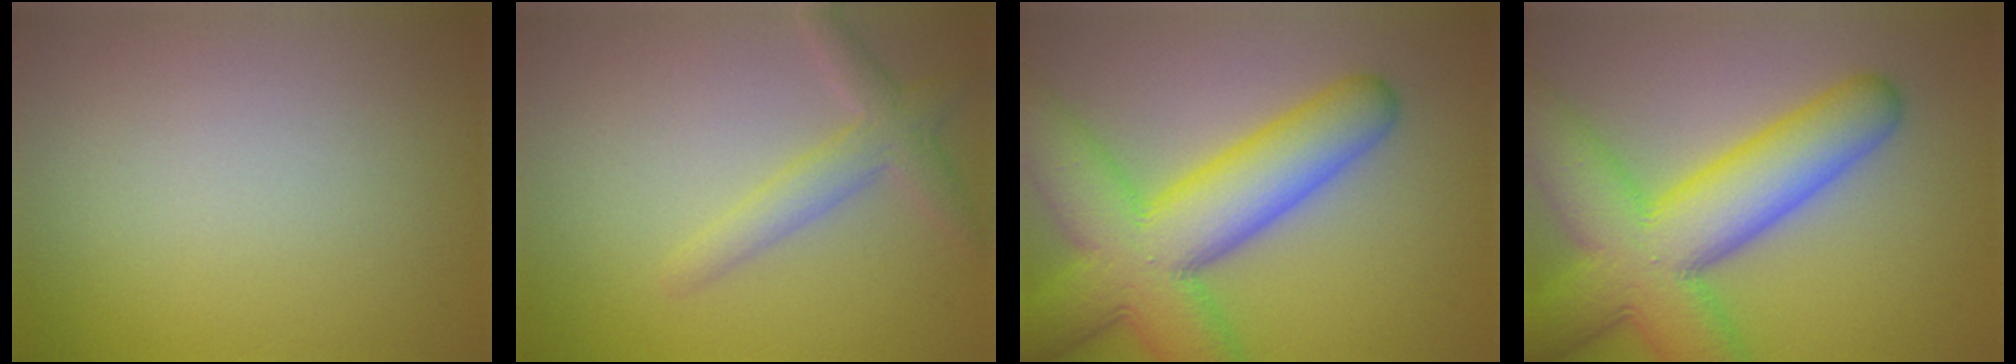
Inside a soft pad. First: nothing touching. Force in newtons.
{"total": 2.9, "press": 2.9, "slide": 0.1}
{"total": 11.1, "press": 11.1, "slide": 0.4}
{"total": 11.1, "press": 11.1, "slide": 0.4}